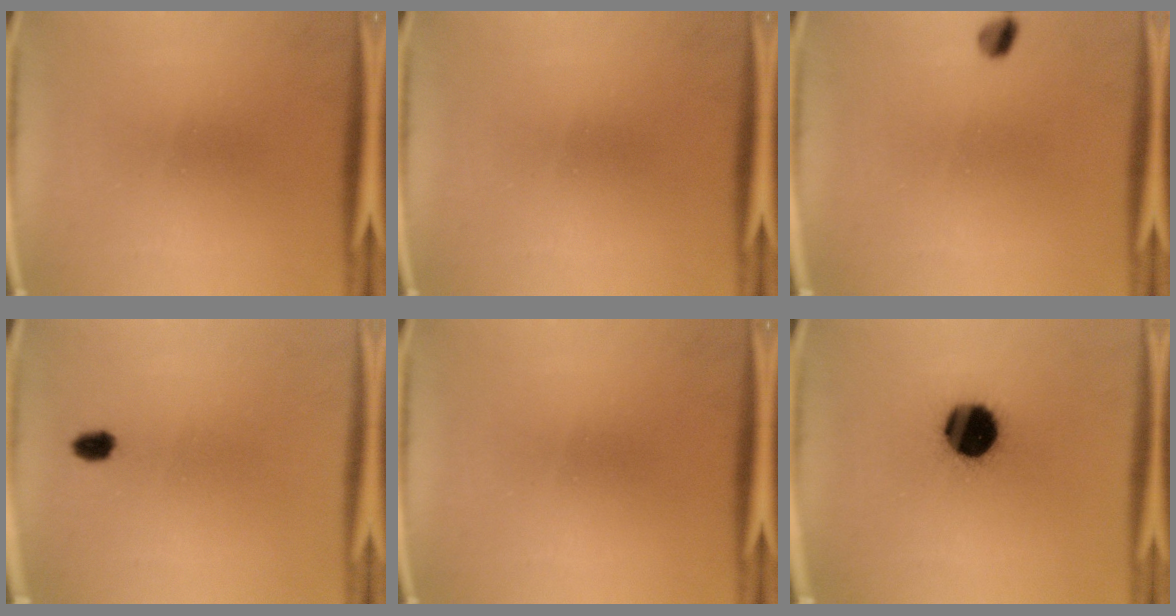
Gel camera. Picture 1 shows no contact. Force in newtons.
{"total": 0.0}
{"total": 2.3}
{"total": 2.2}
{"total": 0.0}
{"total": 16.2}